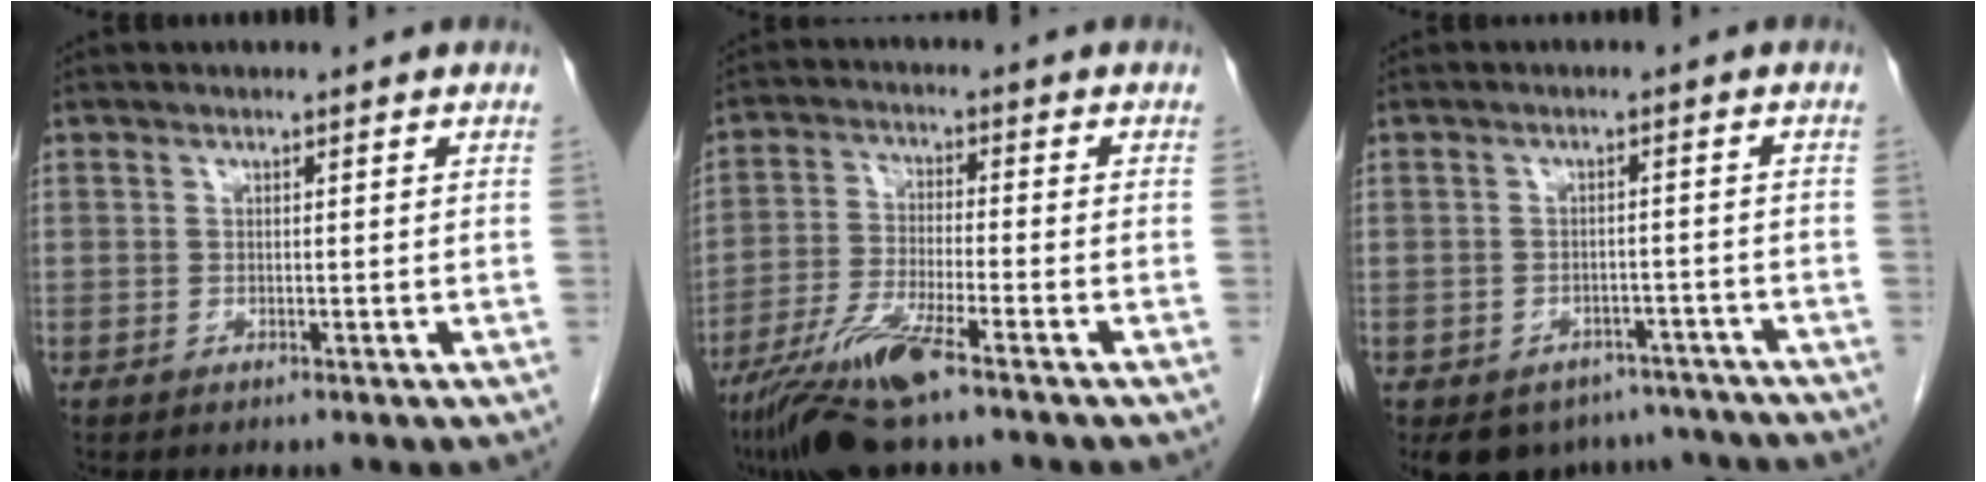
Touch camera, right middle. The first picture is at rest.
{"total": 9.9, "force": [-6.7, 0.6, 7.3], "torque": [-0.151, -0.026, -0.126]}
{"total": 9.5, "force": [-7.5, 5.5, 1.5], "torque": [-0.013, 0.011, -0.089]}